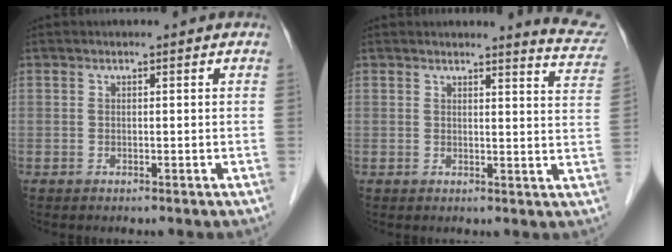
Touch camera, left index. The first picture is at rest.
{"total": 6.1, "force": [6.0, -0.1, 0.8], "torque": [-0.010, -0.045, 0.045]}